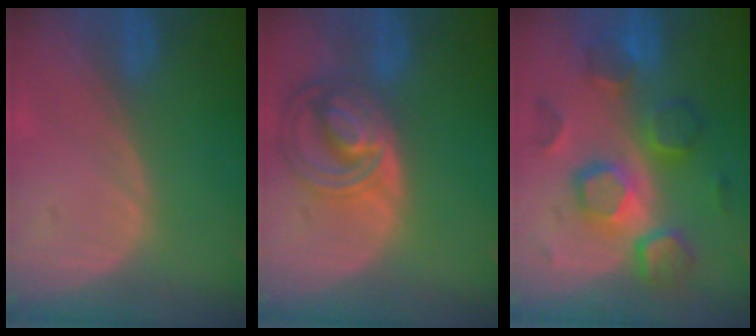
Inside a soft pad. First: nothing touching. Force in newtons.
{"total": 8.8, "press": 7.6, "slide": 4.4}
{"total": 9.8, "press": 9.8, "slide": 0.6}